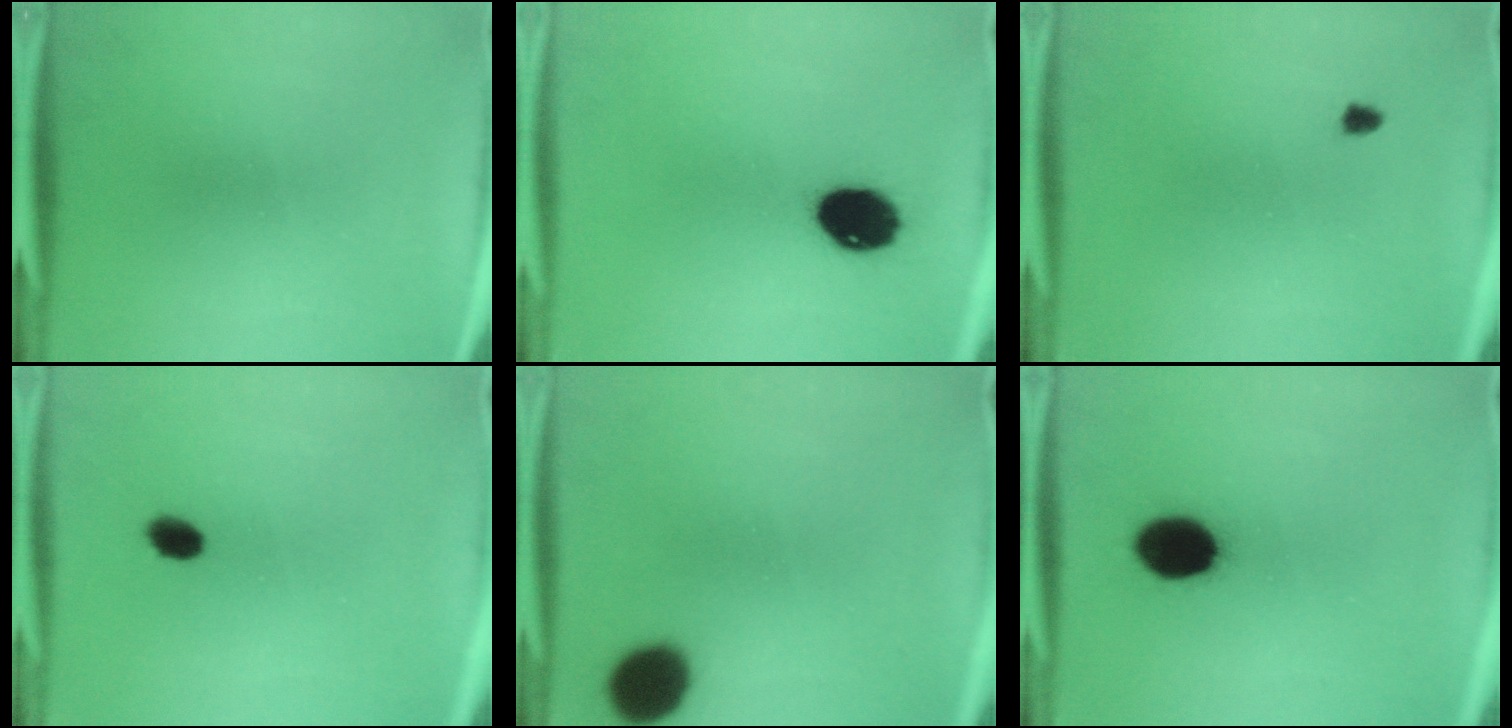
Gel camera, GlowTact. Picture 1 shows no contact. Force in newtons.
{"total": 12.3}
{"total": 1.0}
{"total": 3.2}
{"total": 12.3}
{"total": 13.2}